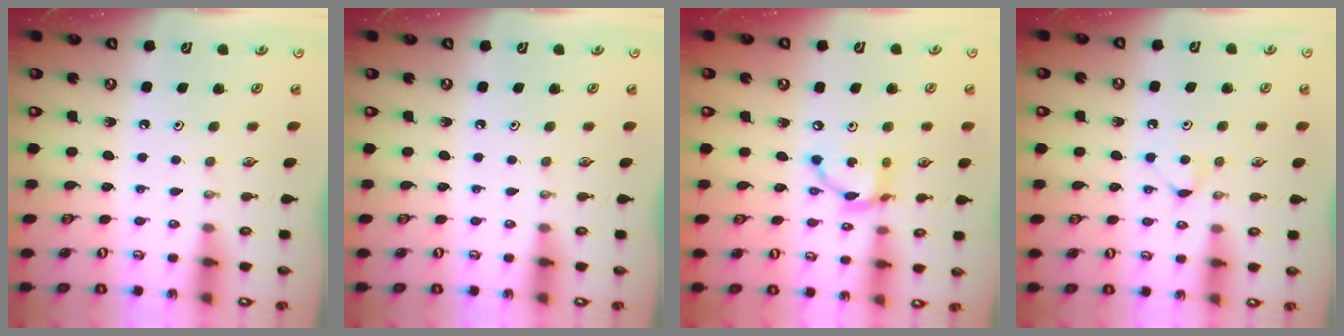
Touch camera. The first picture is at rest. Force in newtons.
{"total": 0.0}
{"total": 10.9, "press": 10.8, "slide": 0.7}
{"total": 5.2, "press": 5.2, "slide": 0.4}